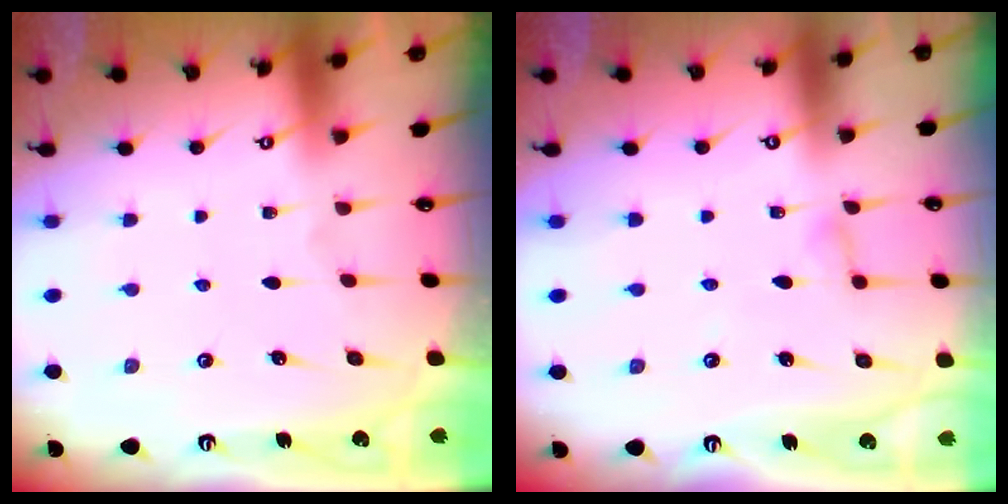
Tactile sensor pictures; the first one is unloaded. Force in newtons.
{"total": 3.0, "press": 3.0, "slide": 0.3}